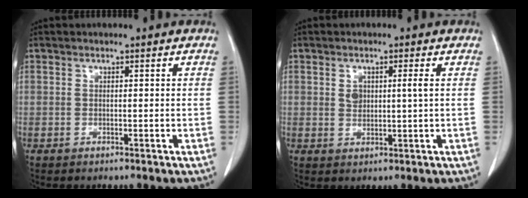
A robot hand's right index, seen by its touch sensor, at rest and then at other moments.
{"total": 2.8, "force": [0.7, 0.6, 2.6], "torque": [-0.049, 0.004, 0.017]}